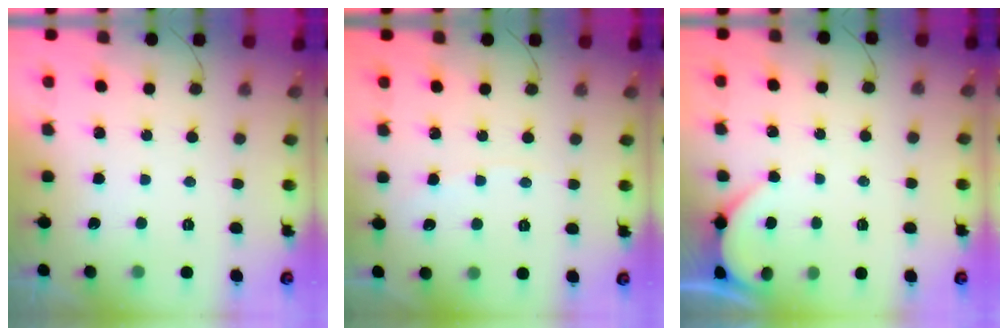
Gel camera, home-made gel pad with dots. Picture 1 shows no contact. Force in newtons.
{"total": 3.3, "press": 3.3, "slide": 0.3}
{"total": 1.3, "press": 1.3, "slide": 0.1}